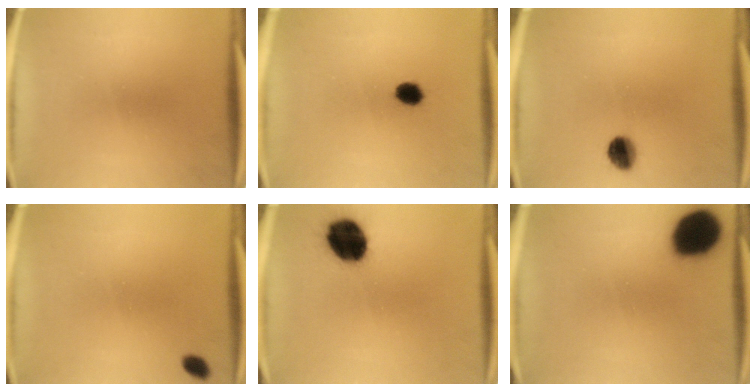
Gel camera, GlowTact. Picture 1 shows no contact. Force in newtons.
{"total": 4.1}
{"total": 5.1}
{"total": 1.8}
{"total": 14.2}
{"total": 16.5}